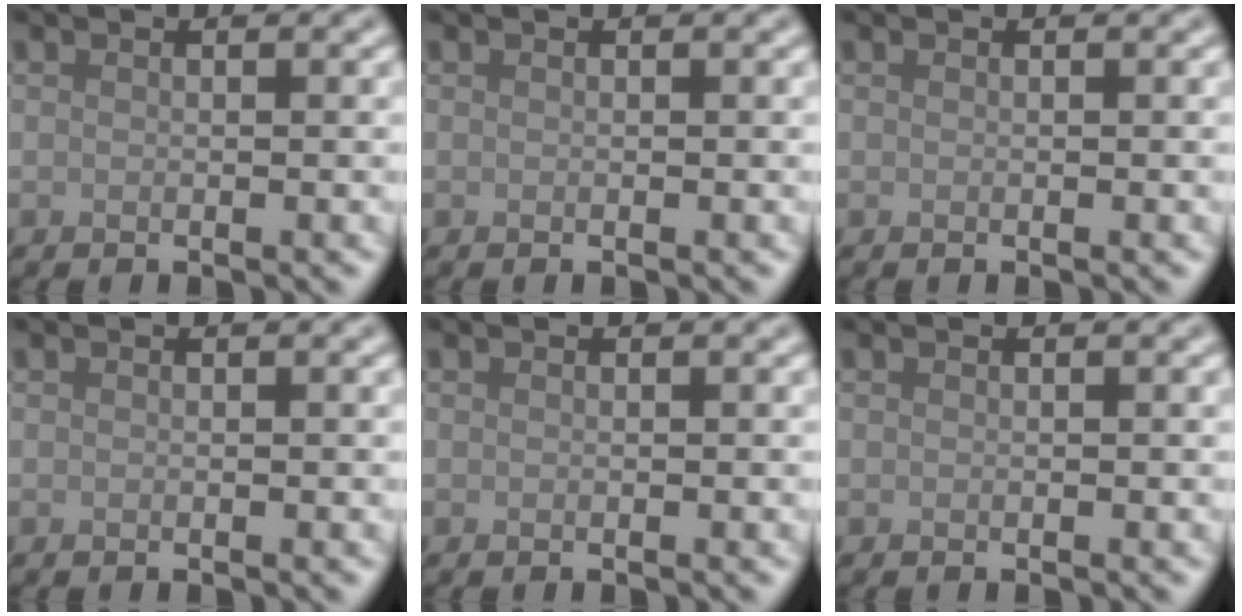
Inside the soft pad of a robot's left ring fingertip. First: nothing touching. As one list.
[{"total": 0.0}, {"total": 0.0}, {"total": 0.0}, {"total": 0.0}, {"total": 0.0}]